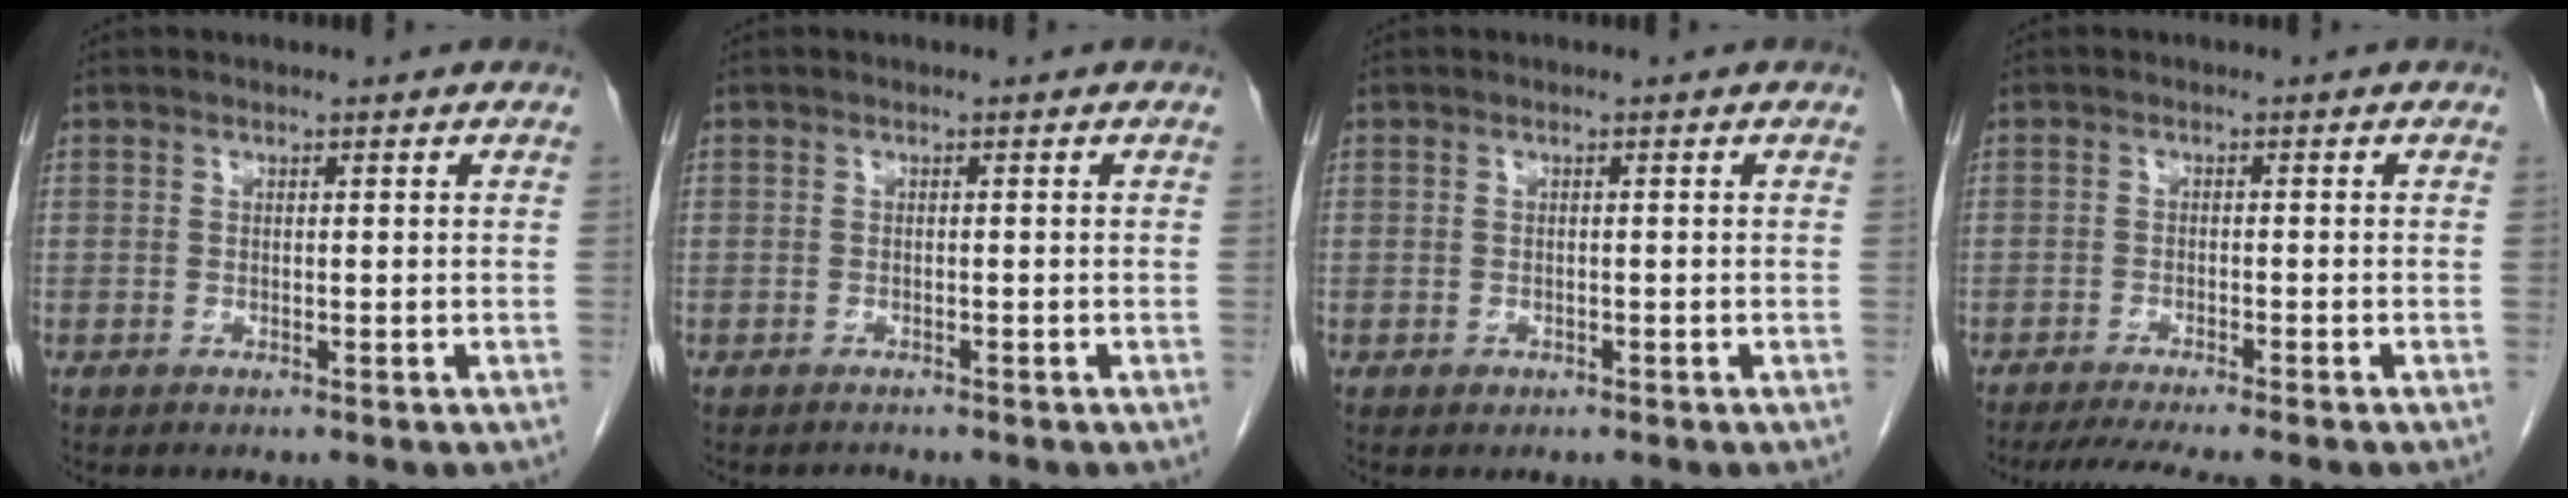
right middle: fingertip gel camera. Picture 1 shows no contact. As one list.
[{"total": 0.7, "force": [-0.7, 0.2, -0.1], "torque": [-0.002, -0.002, -0.012]}, {"total": 0.6, "force": [-0.3, 0.5, 0.2], "torque": [-0.003, 0.003, -0.002]}, {"total": 8.0, "force": [-7.0, 0.0, 4.0], "torque": [-0.047, -0.013, -0.106]}]